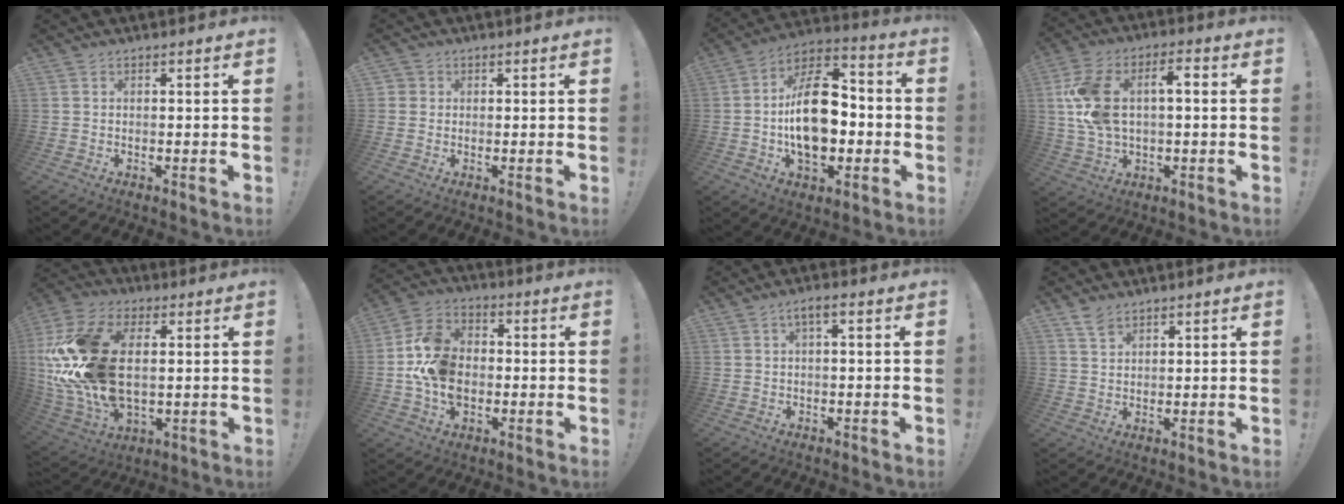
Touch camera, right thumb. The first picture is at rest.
{"total": 1.7, "force": [0.4, 1.7, 0.4], "torque": [-0.002, -0.002, 0.006]}
{"total": 21.0, "force": [-2.8, 12.5, 16.6], "torque": [-0.281, 0.020, -0.042]}
{"total": 13.6, "force": [1.8, 7.9, 10.9], "torque": [-0.209, 0.015, 0.033]}
{"total": 25.8, "force": [2.5, 16.1, 20.0], "torque": [-0.400, 0.004, 0.054]}
{"total": 13.5, "force": [-2.1, 10.5, 8.2], "torque": [-0.141, 0.021, -0.035]}
{"total": 2.5, "force": [-0.3, 0.3, 2.5], "torque": [-0.046, 0.007, -0.008]}
{"total": 3.7, "force": [3.0, 1.7, 1.4], "torque": [-0.009, -0.023, 0.054]}